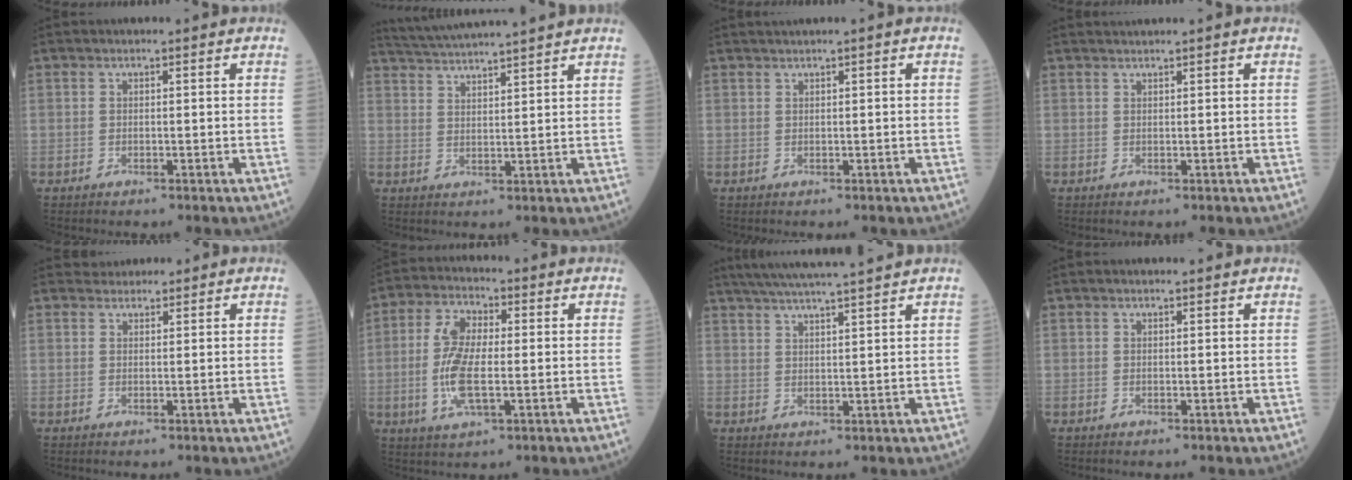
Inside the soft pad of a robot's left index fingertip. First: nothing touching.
{"total": 10.7, "force": [9.9, -1.4, 3.8], "torque": [-0.075, 0.020, 0.154]}
{"total": 1.3, "force": [0.7, -0.2, 1.1], "torque": [-0.022, 0.009, 0.017]}
{"total": 1.0, "force": [0.9, -0.4, 0.4], "torque": [-0.010, 0.007, 0.024]}
{"total": 1.7, "force": [1.5, 0.7, -0.2], "torque": [0.000, 0.014, 0.023]}
{"total": 8.7, "force": [-1.0, 3.1, 8.1], "torque": [-0.183, -0.005, -0.020]}
{"total": 11.2, "force": [9.8, -1.2, 5.3], "torque": [-0.089, 0.020, 0.142]}
{"total": 0.9, "force": [0.8, 0.0, 0.2], "torque": [-0.008, 0.004, 0.011]}